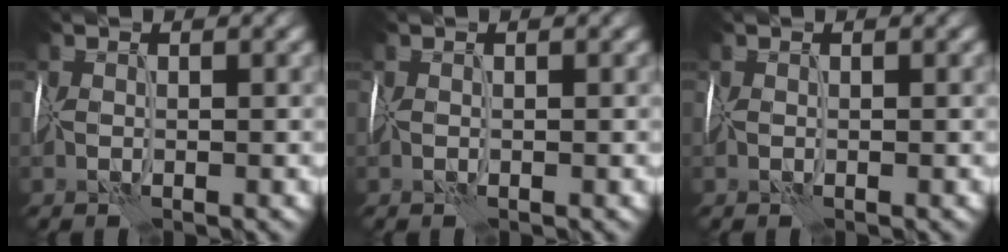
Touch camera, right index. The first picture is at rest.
{"total": 0.0}
{"total": 0.0}